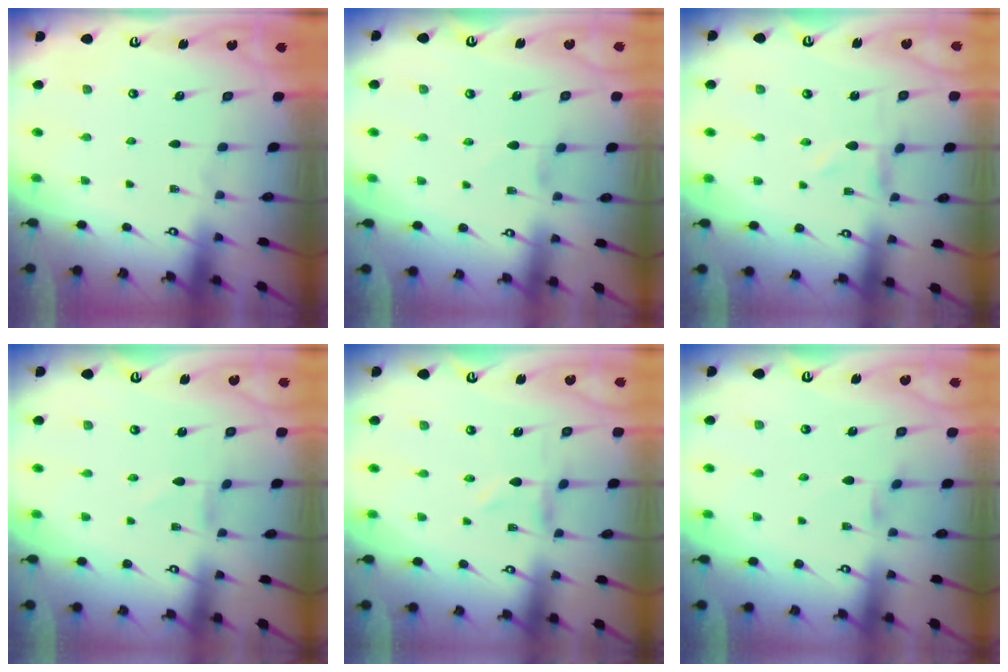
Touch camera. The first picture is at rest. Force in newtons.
{"total": 0.0}
{"total": 0.0}
{"total": 0.0}
{"total": 0.0}
{"total": 1.2, "press": 1.1, "slide": 0.3}